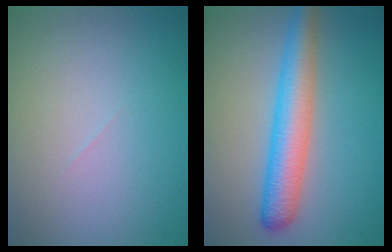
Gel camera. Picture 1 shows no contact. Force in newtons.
{"total": 5.0, "press": 5.0, "slide": 0.2}